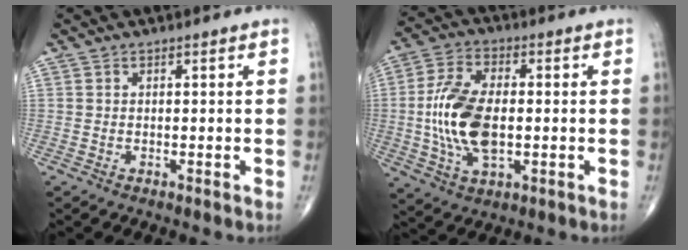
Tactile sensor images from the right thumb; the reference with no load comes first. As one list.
[{"total": 14.2, "force": [-0.7, 7.4, 12.1], "torque": [-0.244, 0.004, -0.013]}]